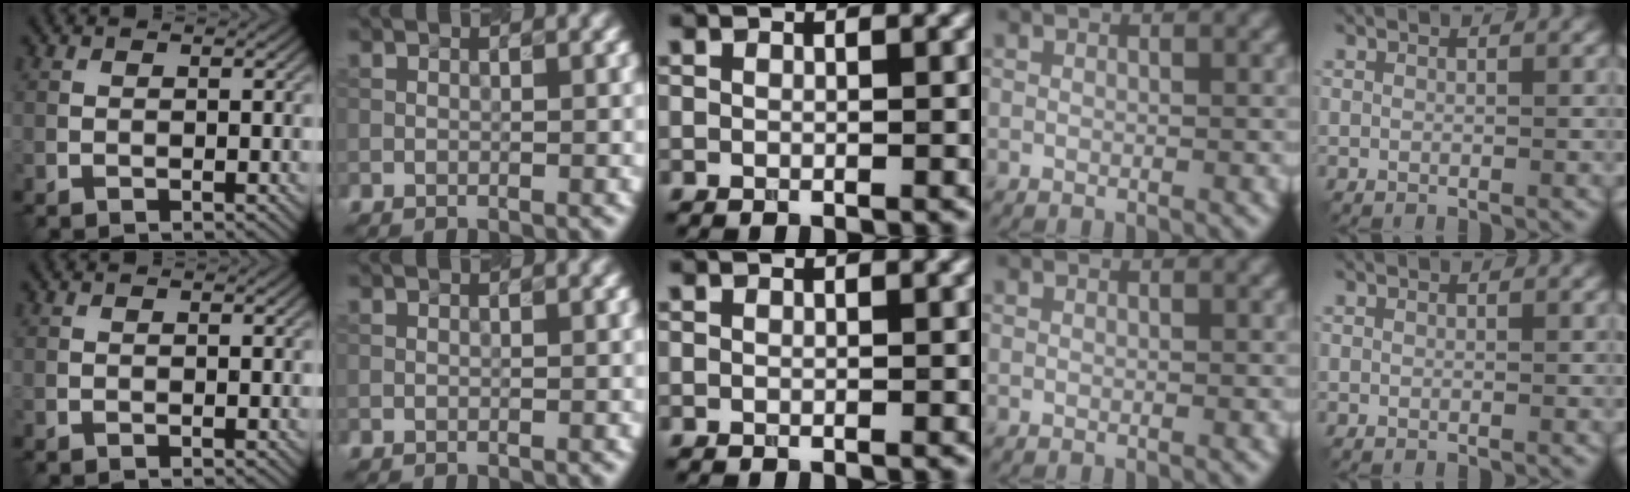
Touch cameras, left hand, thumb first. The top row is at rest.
{}